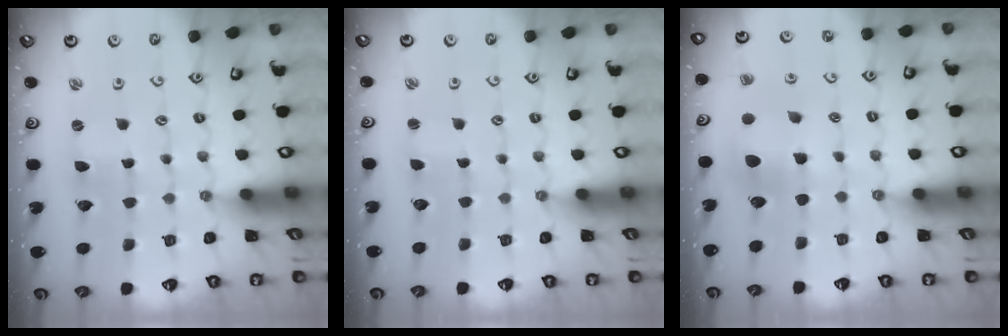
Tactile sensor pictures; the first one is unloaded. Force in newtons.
{"total": 1.1, "press": 1.1, "slide": 0.2}
{"total": 7.3, "press": 7.3, "slide": 0.3}